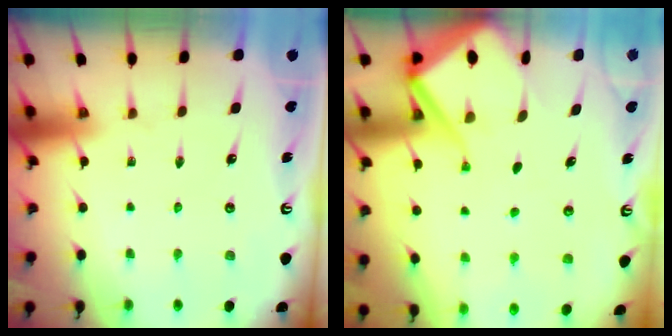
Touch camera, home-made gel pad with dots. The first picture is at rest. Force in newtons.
{"total": 8.5, "press": 8.4, "slide": 0.7}